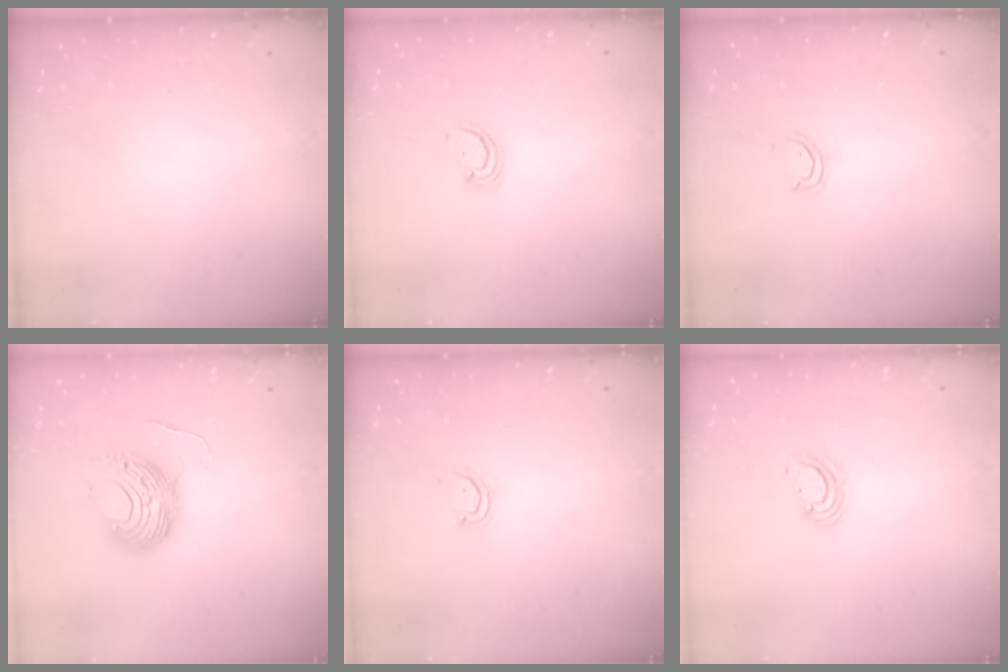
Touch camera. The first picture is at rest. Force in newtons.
{"total": 2.9, "press": 2.8, "slide": 0.3}
{"total": 3.5, "press": 3.5, "slide": 0.3}
{"total": 10.3, "press": 10.3, "slide": 0.7}
{"total": 2.9, "press": 2.9, "slide": 0.3}
{"total": 4.3, "press": 4.3, "slide": 0.2}